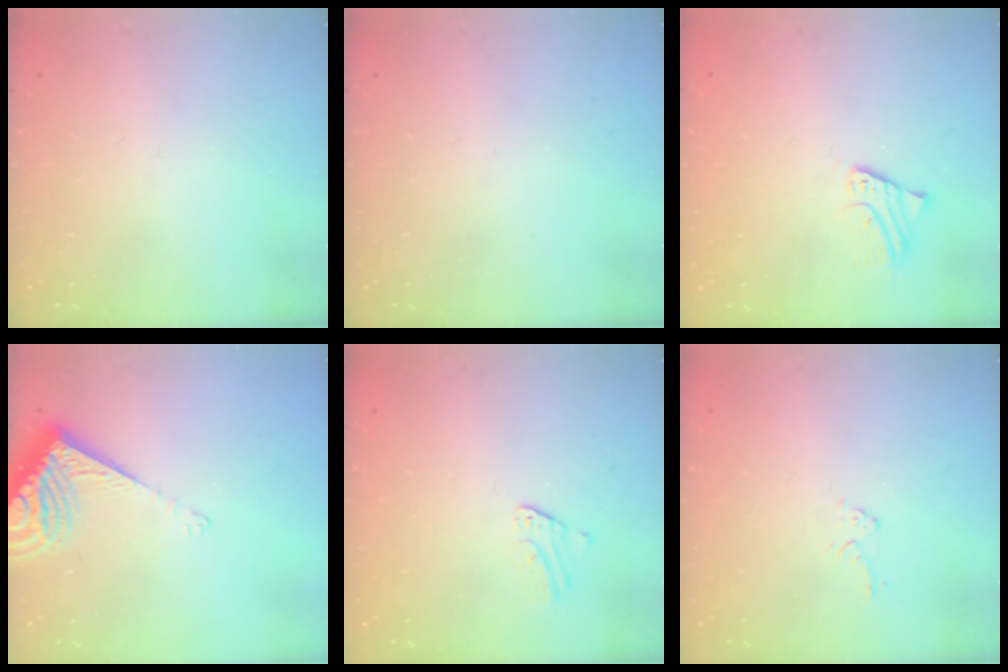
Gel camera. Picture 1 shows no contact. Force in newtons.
{"total": 0.0}
{"total": 2.3, "press": 2.3, "slide": 0.1}
{"total": 8.9, "press": 8.8, "slide": 1.1}
{"total": 2.1, "press": 2.1, "slide": 0.2}
{"total": 4.1, "press": 4.0, "slide": 0.5}